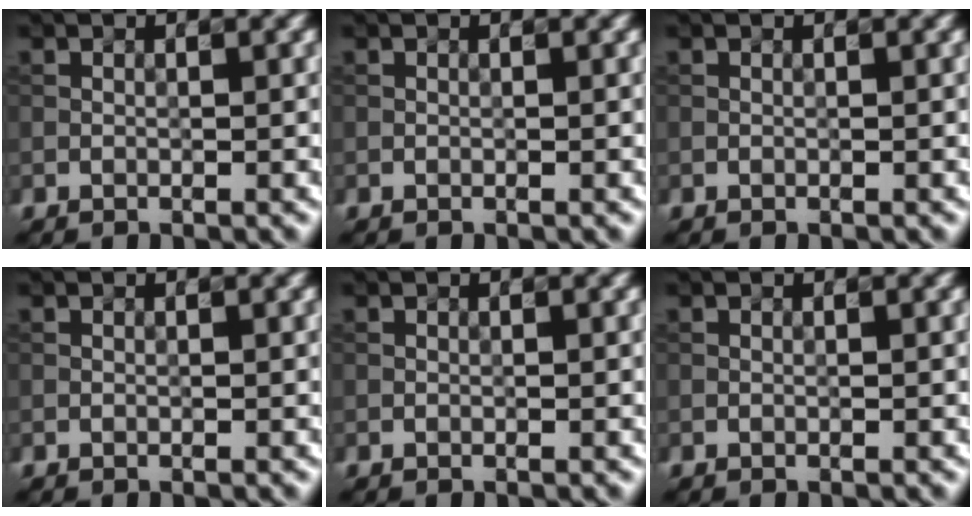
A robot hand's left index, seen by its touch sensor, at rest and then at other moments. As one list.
[{"total": 0.0}, {"total": 0.0}, {"total": 0.0}, {"total": 0.0}, {"total": 0.0}]